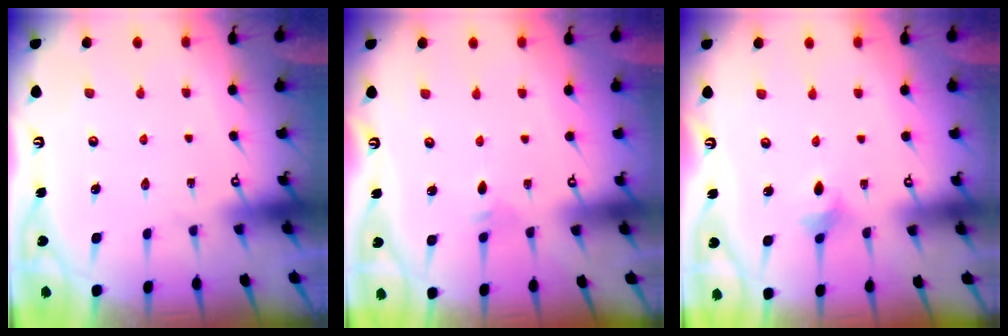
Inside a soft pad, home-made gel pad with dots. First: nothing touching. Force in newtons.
{"total": 2.6, "press": 2.5, "slide": 0.5}
{"total": 3.4, "press": 3.4, "slide": 0.7}